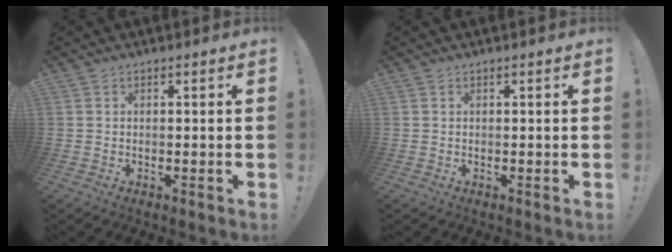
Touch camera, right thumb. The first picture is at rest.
{"total": 0.0}